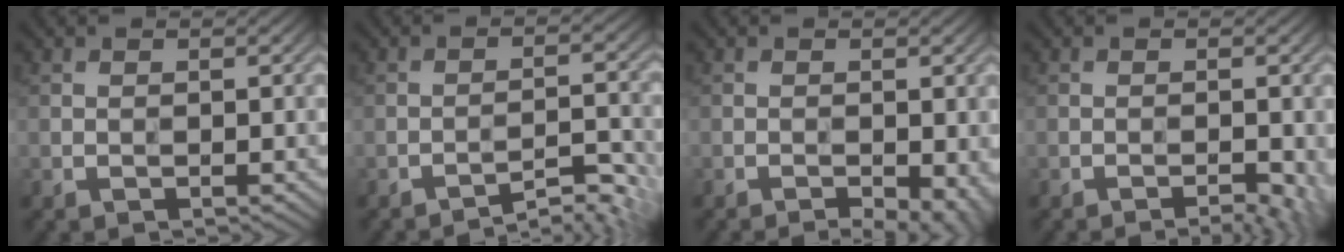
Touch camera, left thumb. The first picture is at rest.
{"total": 4.8, "force": [-4.0, 0.5, 2.6], "torque": [-0.045, 0.013, -0.062]}
{"total": 4.7, "force": [-2.5, 1.7, 3.5], "torque": [-0.052, -0.008, -0.022]}
{"total": 2.3, "force": [-1.4, 0.5, 1.8], "torque": [-0.025, 0.001, -0.018]}